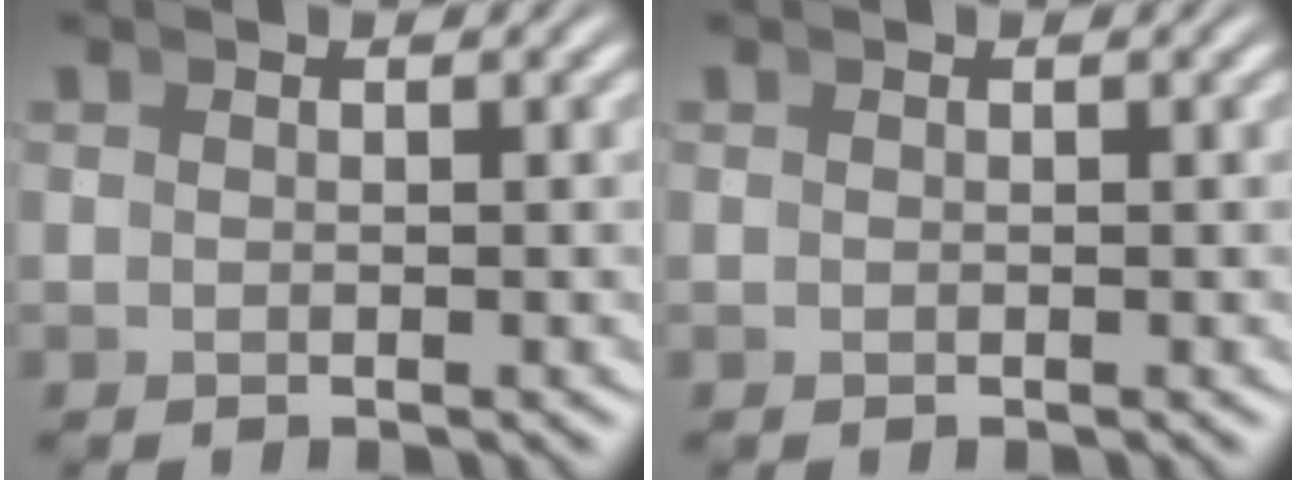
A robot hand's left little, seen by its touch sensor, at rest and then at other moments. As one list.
[{"total": 0.0}]